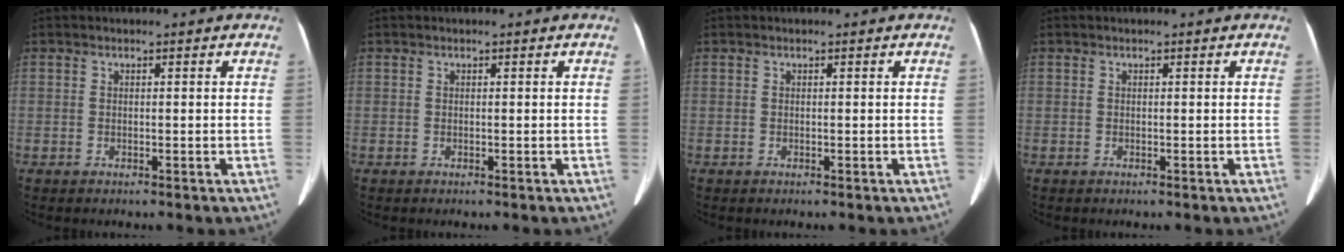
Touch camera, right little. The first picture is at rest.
{"total": 0.0}
{"total": 0.0}
{"total": 0.0}